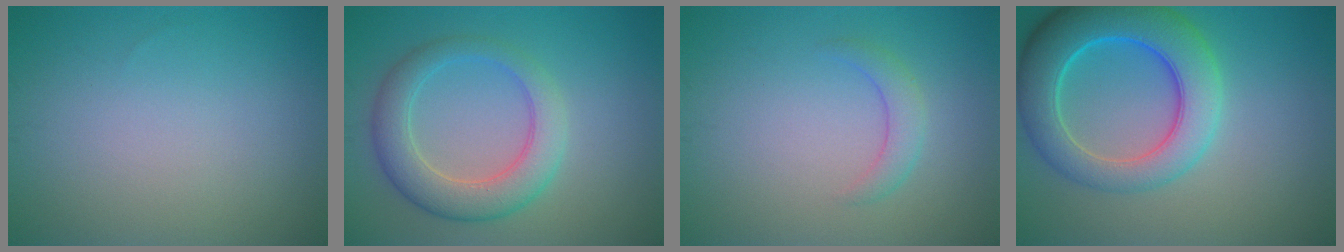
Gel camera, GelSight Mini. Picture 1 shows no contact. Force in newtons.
{"total": 5.2, "press": 5.2, "slide": 0.0}
{"total": 1.9, "press": 1.9, "slide": 0.2}
{"total": 8.4, "press": 8.3, "slide": 0.3}